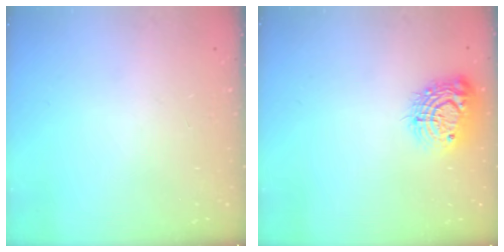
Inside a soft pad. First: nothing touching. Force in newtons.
{"total": 13.1, "press": 13.1, "slide": 0.8}